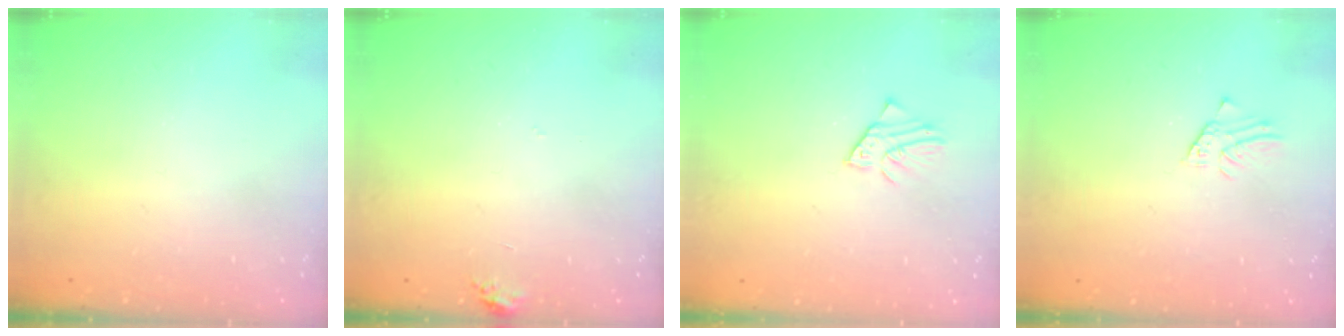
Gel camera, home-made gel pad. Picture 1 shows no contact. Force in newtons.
{"total": 7.3, "press": 7.3, "slide": 0.6}
{"total": 2.6, "press": 2.6, "slide": 0.2}
{"total": 0.9, "press": 0.9, "slide": 0.1}